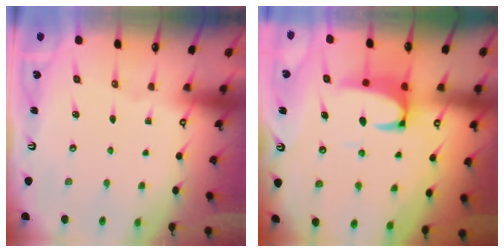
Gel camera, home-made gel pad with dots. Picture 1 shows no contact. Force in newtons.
{"total": 3.1, "press": 2.9, "slide": 1.1}